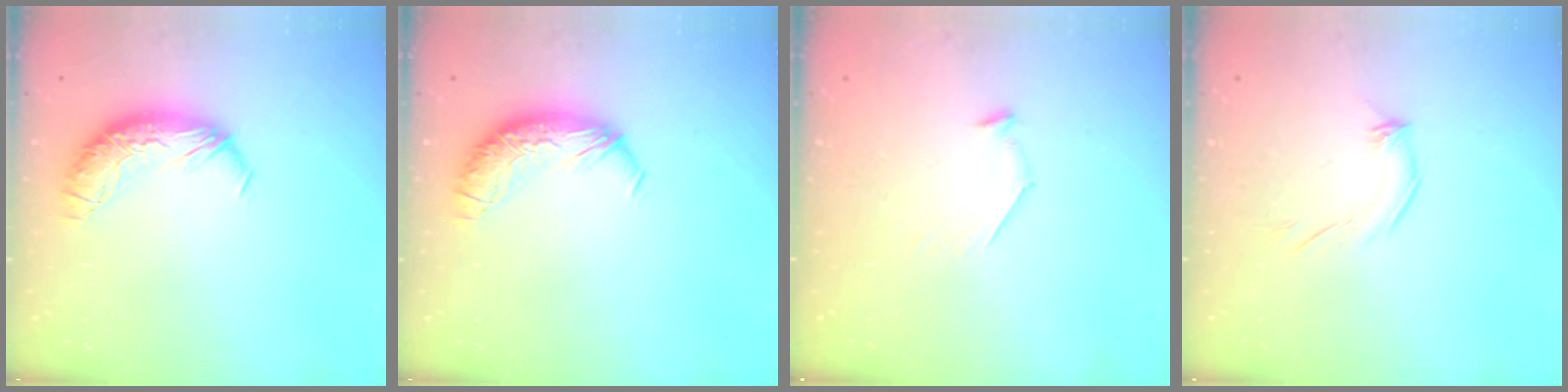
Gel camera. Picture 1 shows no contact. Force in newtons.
{"total": 0.0}
{"total": 8.1, "press": 8.1, "slide": 0.7}
{"total": 4.1, "press": 4.0, "slide": 0.7}